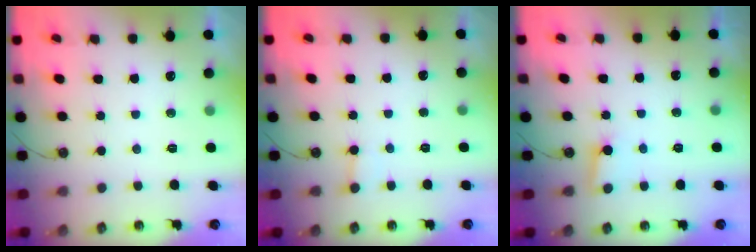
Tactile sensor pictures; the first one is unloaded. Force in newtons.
{"total": 2.1, "press": 2.1, "slide": 0.2}
{"total": 4.1, "press": 4.1, "slide": 0.3}